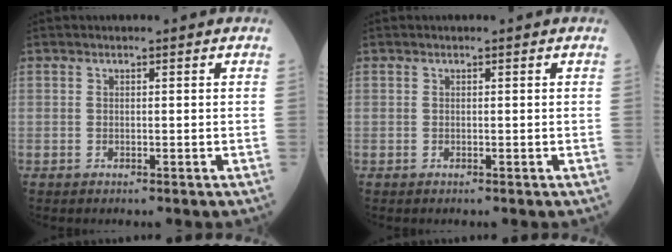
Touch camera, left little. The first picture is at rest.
{"total": 0.0}